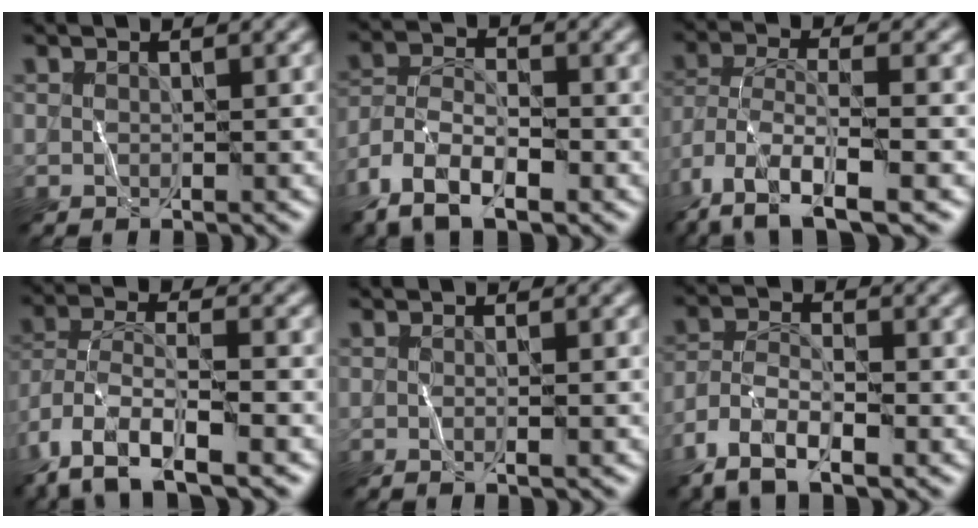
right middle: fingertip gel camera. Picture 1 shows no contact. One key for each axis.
{"total": 6.4, "fx": -4.4, "fy": 2.5, "fz": 3.9, "tx": -0.079, "ty": 0.000, "tz": -0.097}
{"total": 10.1, "fx": -6.2, "fy": 3.1, "fz": 7.4, "tx": -0.157, "ty": -0.010, "tz": -0.119}
{"total": 10.2, "fx": -6.2, "fy": 3.6, "fz": 7.3, "tx": -0.155, "ty": -0.012, "tz": -0.121}
{"total": 0.6, "fx": -0.1, "fy": -0.1, "fz": 0.6, "tx": -0.014, "ty": 0.001, "tz": -0.002}
{"total": 5.1, "fx": -3.5, "fy": 1.7, "fz": 3.3, "tx": -0.068, "ty": 0.002, "tz": -0.078}